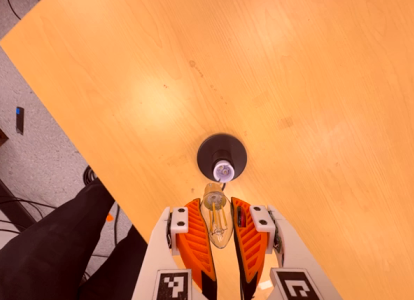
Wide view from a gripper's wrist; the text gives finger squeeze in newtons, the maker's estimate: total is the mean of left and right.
{"total": 21.1, "left": 26.6, "right": 15.6}